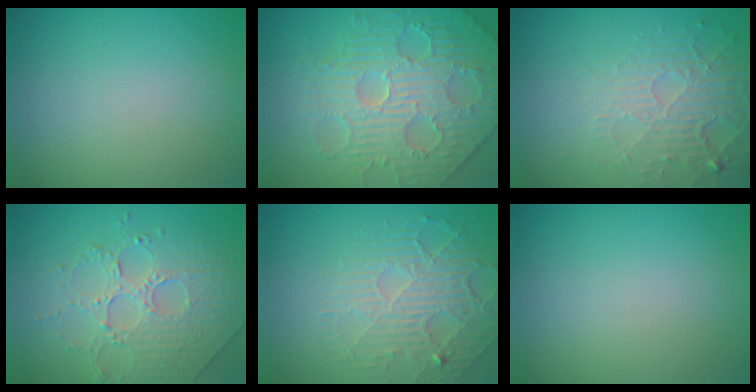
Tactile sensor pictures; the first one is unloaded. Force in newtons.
{"total": 5.3, "press": 5.2, "slide": 1.2}
{"total": 5.3, "press": 3.3, "slide": 4.1}
{"total": 4.7, "press": 3.9, "slide": 2.6}
{"total": 3.5, "press": 3.1, "slide": 1.6}
{"total": 0.0}